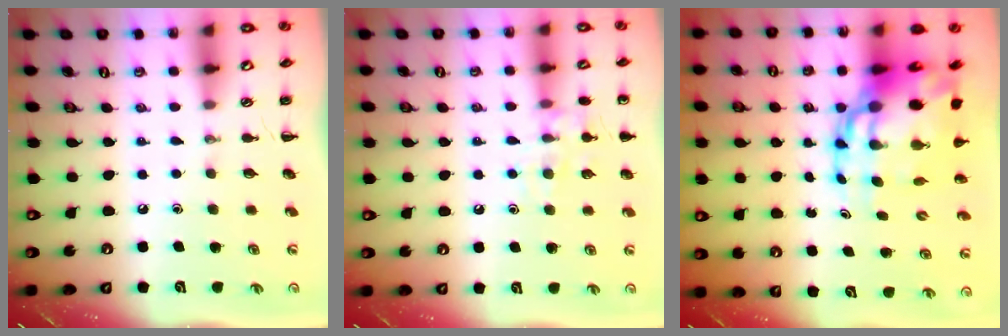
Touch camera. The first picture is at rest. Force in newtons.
{"total": 10.1, "press": 10.0, "slide": 1.5}
{"total": 18.9, "press": 18.1, "slide": 5.4}